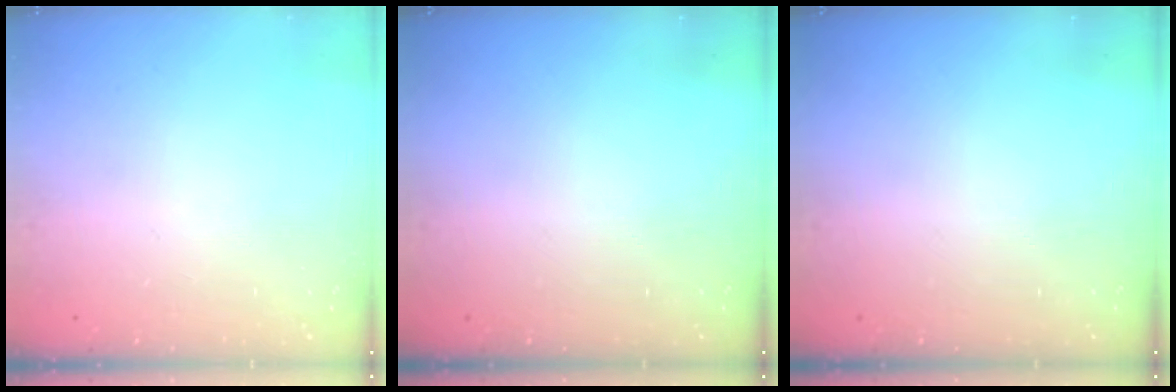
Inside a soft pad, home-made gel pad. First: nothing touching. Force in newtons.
{"total": 0.0}
{"total": 0.0}